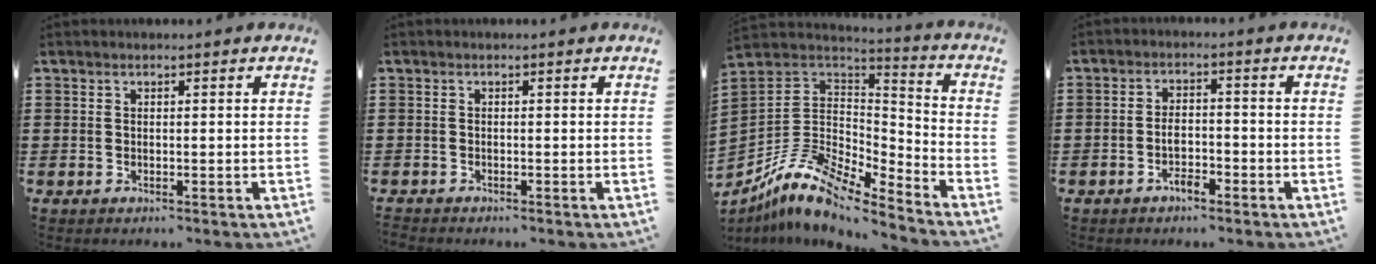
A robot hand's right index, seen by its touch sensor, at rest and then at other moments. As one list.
[{"total": 0.6, "force": [-0.5, 0.2, -0.1], "torque": [0.001, 0.002, -0.011]}, {"total": 10.5, "force": [-8.1, 4.2, 5.3], "torque": [-0.129, 0.007, -0.167]}, {"total": 3.4, "force": [-2.0, 1.5, 2.3], "torque": [-0.051, 0.003, -0.041]}]